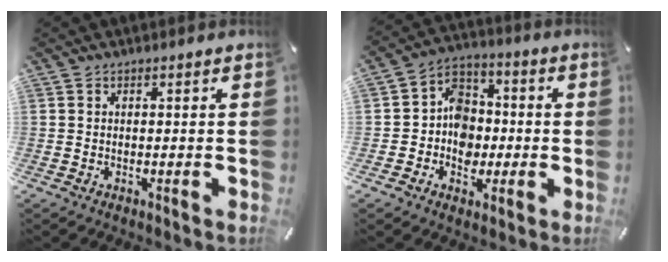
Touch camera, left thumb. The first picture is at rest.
{"total": 9.7, "force": [-2.5, 8.8, 3.4], "torque": [-0.068, 0.021, -0.046]}